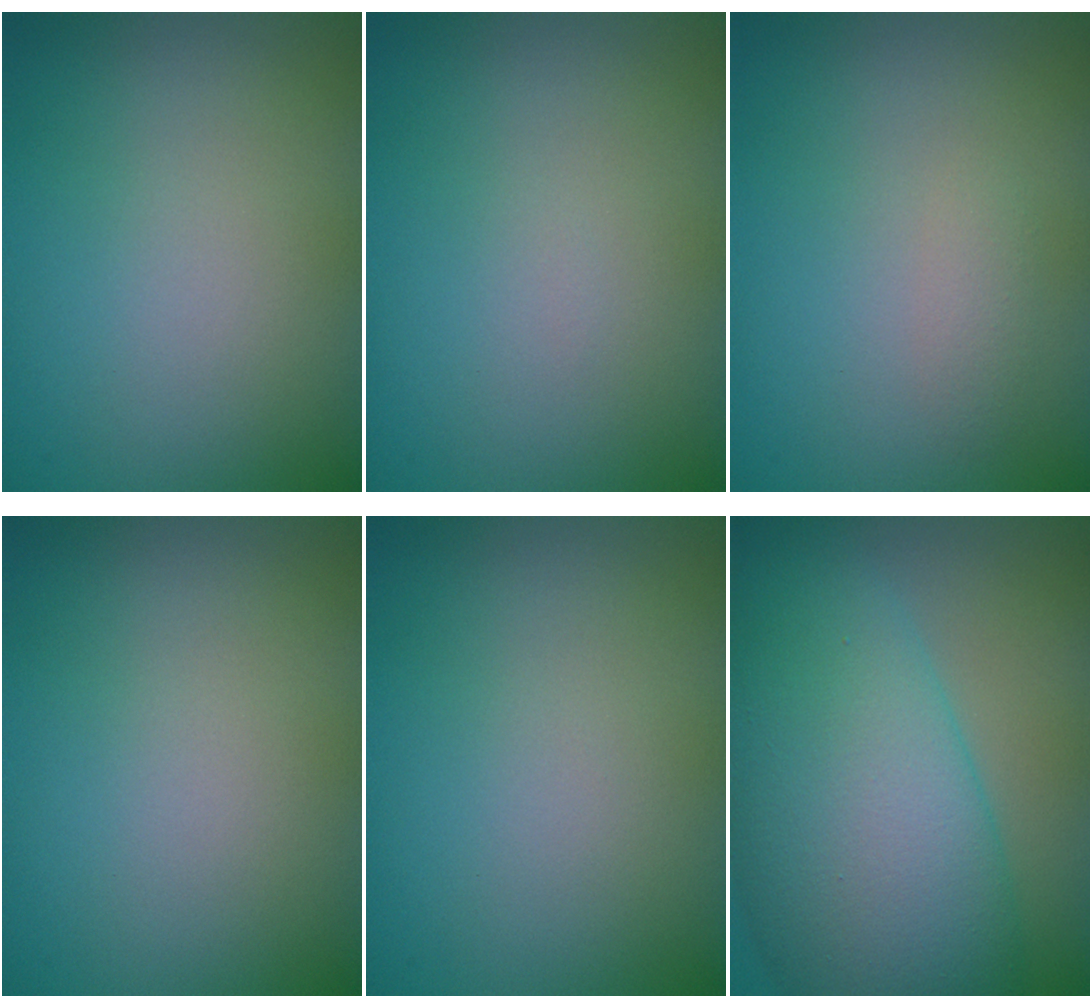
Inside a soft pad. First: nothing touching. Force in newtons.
{"total": 0.0}
{"total": 0.8, "press": 0.8, "slide": 0.0}
{"total": 0.0}
{"total": 0.0}
{"total": 13.2, "press": 13.2, "slide": 0.4}